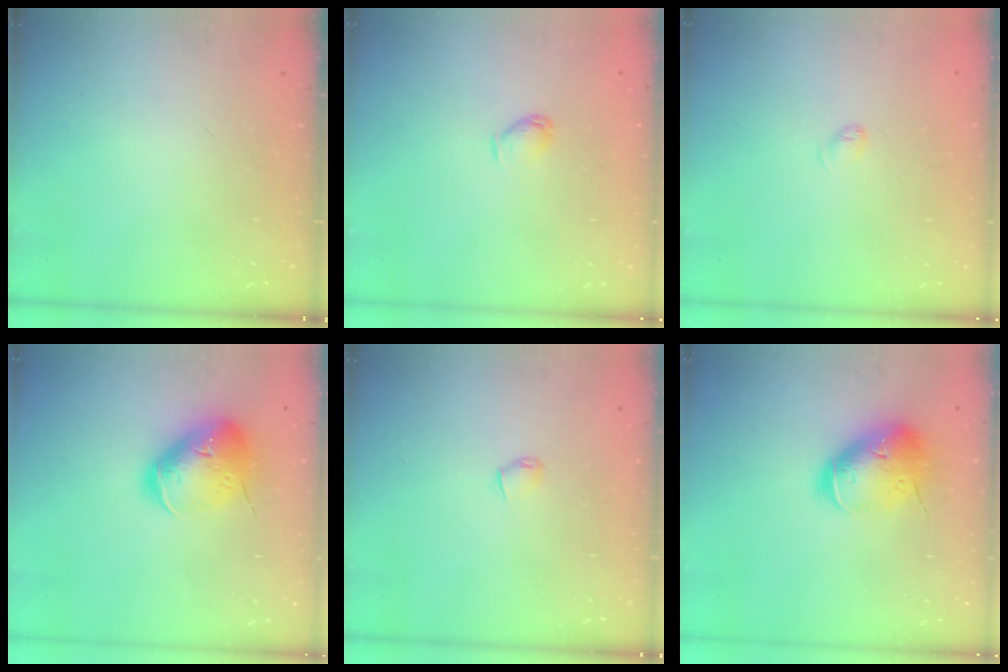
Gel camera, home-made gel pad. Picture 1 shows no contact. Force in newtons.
{"total": 3.4, "press": 3.3, "slide": 0.7}
{"total": 3.9, "press": 3.8, "slide": 0.7}
{"total": 18.4, "press": 18.2, "slide": 2.8}
{"total": 3.8, "press": 3.7, "slide": 0.8}
{"total": 17.4, "press": 17.2, "slide": 2.6}